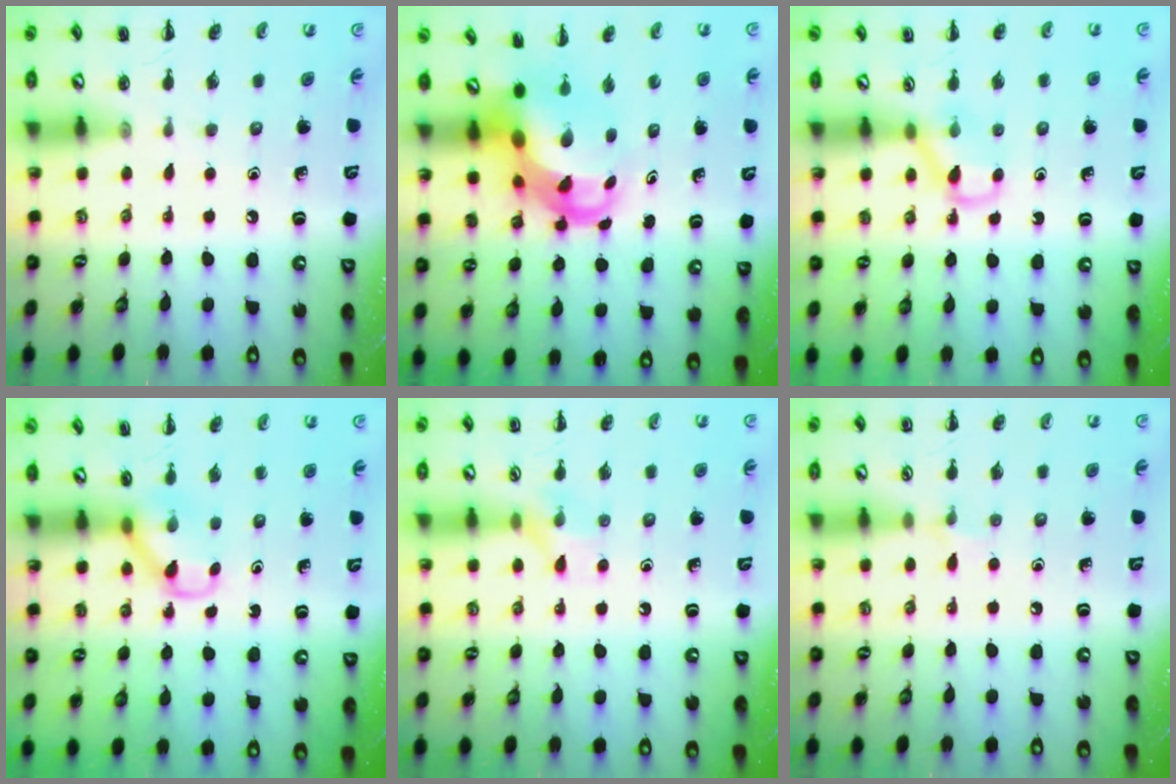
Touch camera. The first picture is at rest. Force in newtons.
{"total": 6.1, "press": 5.9, "slide": 1.8}
{"total": 5.1, "press": 4.8, "slide": 1.7}
{"total": 3.4, "press": 3.1, "slide": 1.4}
{"total": 6.7, "press": 6.7, "slide": 0.8}
{"total": 4.4, "press": 4.1, "slide": 1.7}